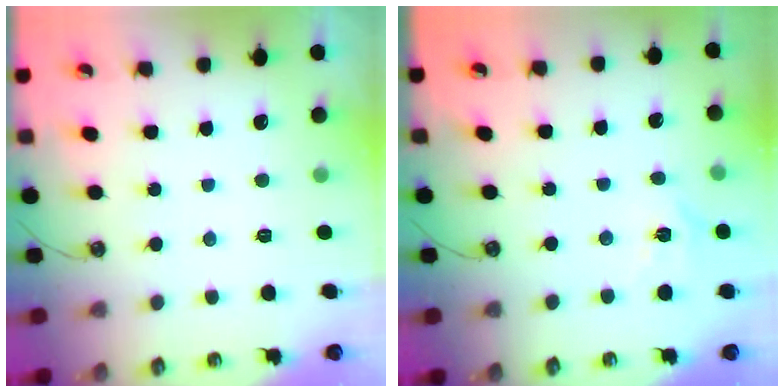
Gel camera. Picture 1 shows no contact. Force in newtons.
{"total": 6.6, "press": 6.5, "slide": 0.7}